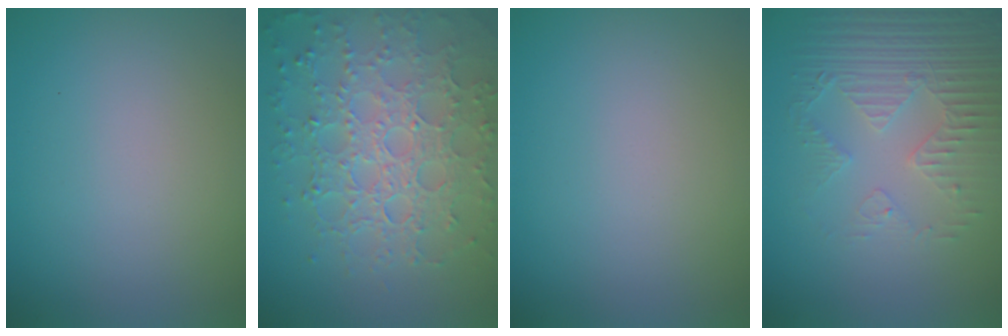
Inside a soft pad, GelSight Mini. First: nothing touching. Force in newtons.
{"total": 8.1, "press": 5.7, "slide": 5.8}
{"total": 0.0}
{"total": 4.0, "press": 3.6, "slide": 1.8}